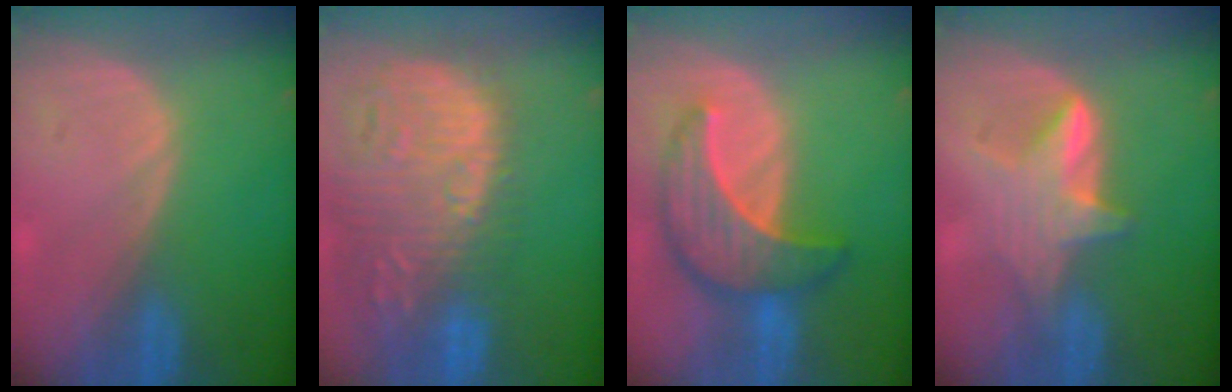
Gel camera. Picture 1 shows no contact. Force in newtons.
{"total": 16.0, "press": 13.2, "slide": 9.0}
{"total": 8.9, "press": 8.9, "slide": 0.8}
{"total": 6.1, "press": 5.8, "slide": 2.1}